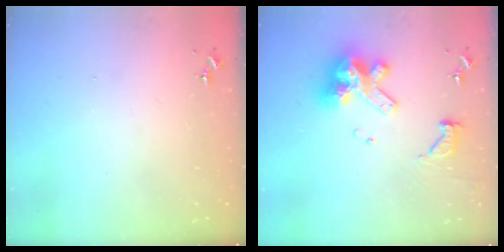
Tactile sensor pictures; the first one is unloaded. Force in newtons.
{"total": 14.7, "press": 14.7, "slide": 1.6}